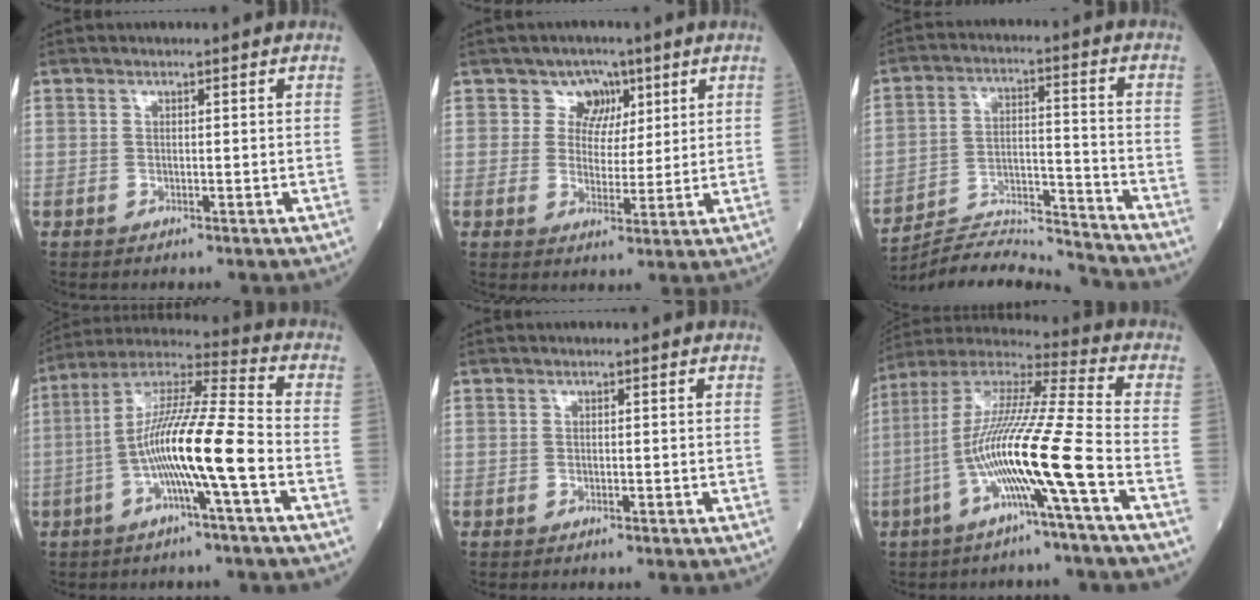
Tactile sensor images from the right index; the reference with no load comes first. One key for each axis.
{"total": 4.6, "fx": 2.3, "fy": 4.0, "fz": 0.6, "tx": 0.004, "ty": 0.006, "tz": 0.034}
{"total": 13.7, "fx": -13.5, "fy": -1.8, "fz": 0.6, "tx": -0.014, "ty": 0.023, "tz": -0.232}
{"total": 13.9, "fx": -3.8, "fy": 0.0, "fz": 13.3, "tx": -0.253, "ty": 0.013, "tz": -0.078}
{"total": 0.5, "fx": -0.2, "fy": 0.1, "fz": 0.5, "tx": -0.012, "ty": -0.001, "tz": -0.001}
{"total": 15.9, "fx": -5.3, "fy": -1.3, "fz": 14.9, "tx": -0.292, "ty": 0.002, "tz": -0.111}